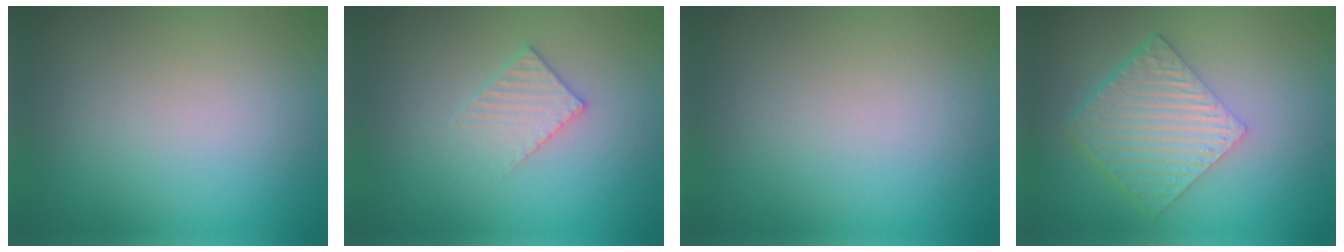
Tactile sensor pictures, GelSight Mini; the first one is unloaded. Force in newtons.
{"total": 2.1, "press": 2.0, "slide": 0.3}
{"total": 0.0}
{"total": 6.0, "press": 4.2, "slide": 4.2}